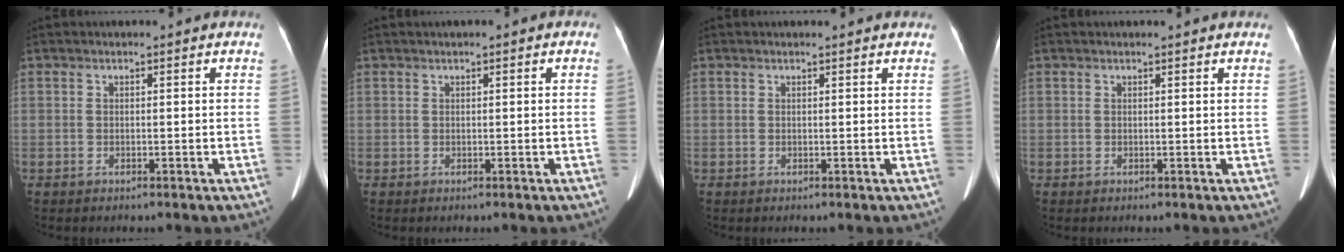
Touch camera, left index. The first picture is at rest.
{"total": 0.8, "force": [0.3, 0.2, 0.7], "torque": [-0.011, 0.008, 0.004]}
{"total": 1.4, "force": [1.4, 0.1, 0.4], "torque": [-0.011, 0.007, 0.015]}
{"total": 1.1, "force": [1.1, 0.0, 0.3], "torque": [-0.011, 0.006, 0.012]}